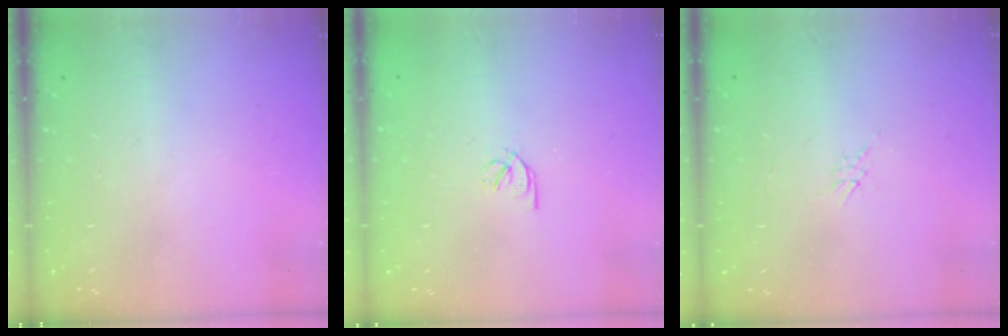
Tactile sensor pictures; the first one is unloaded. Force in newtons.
{"total": 2.0, "press": 2.0, "slide": 0.3}
{"total": 2.6, "press": 2.6, "slide": 0.2}